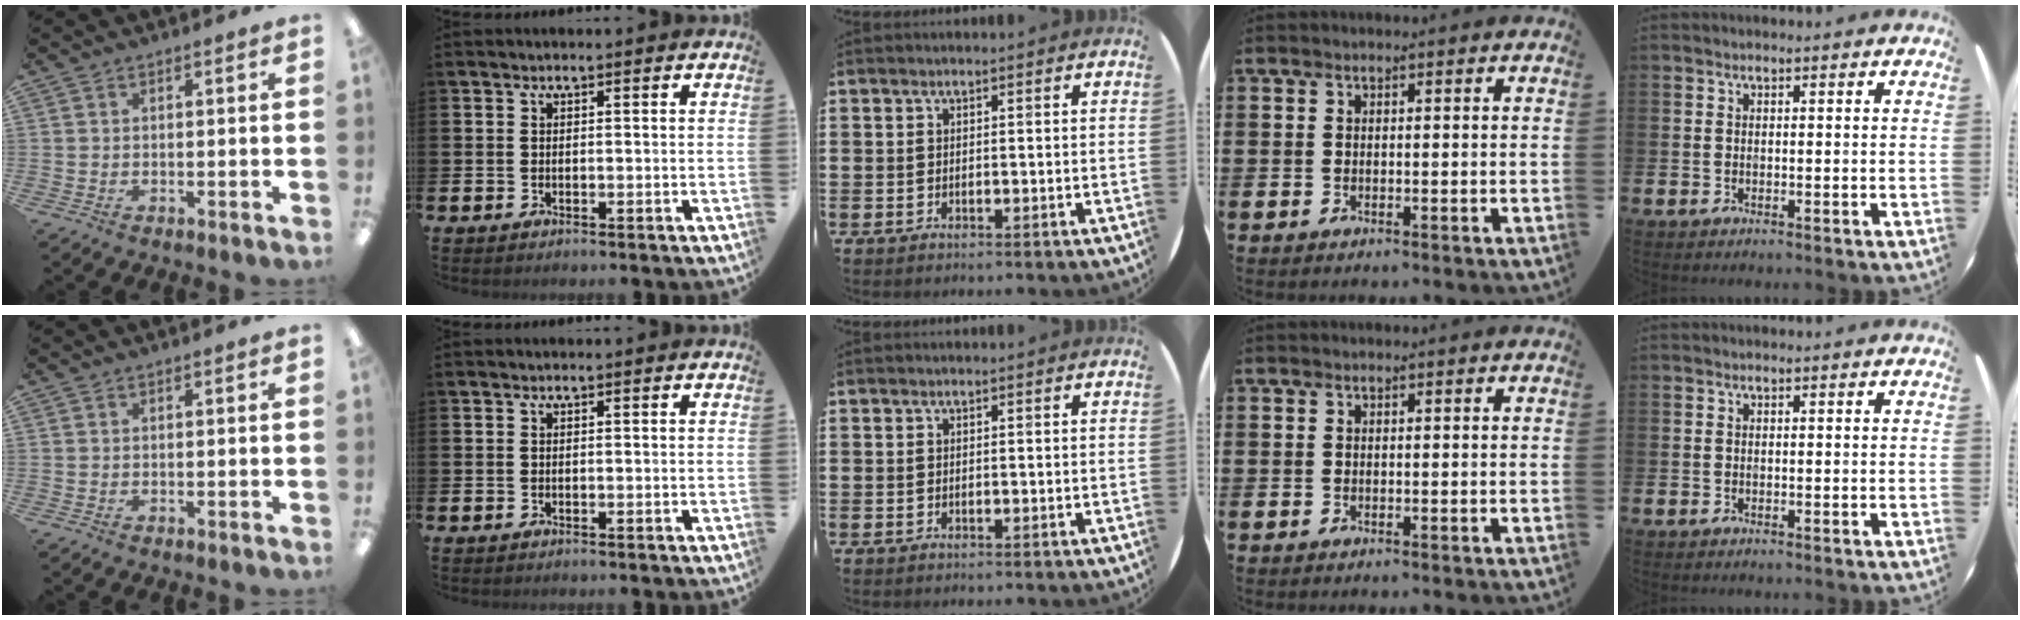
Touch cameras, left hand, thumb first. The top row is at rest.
{}